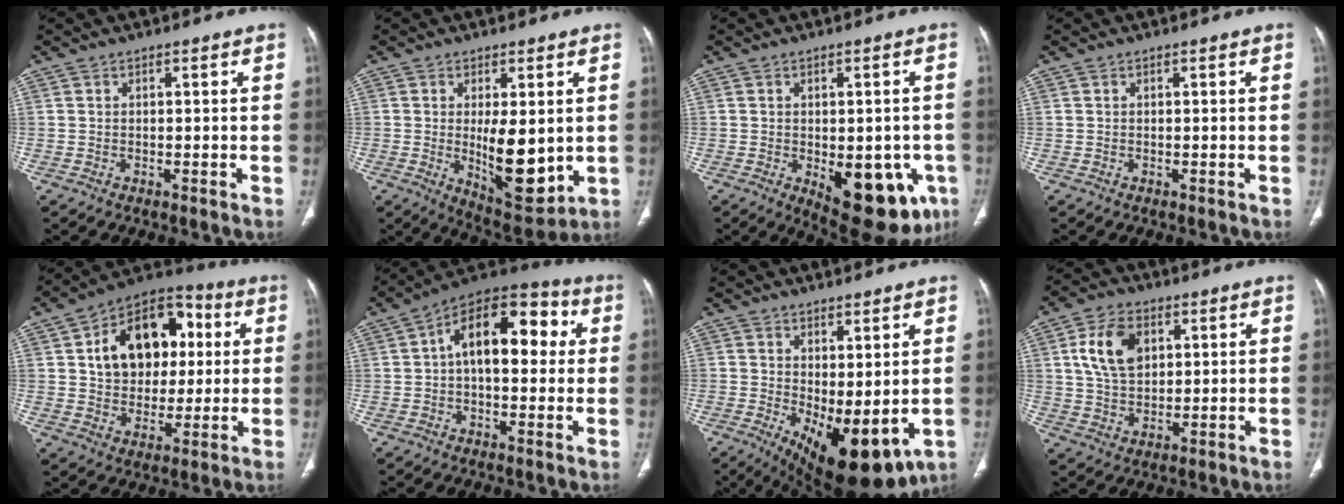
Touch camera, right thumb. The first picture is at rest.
{"total": 12.3, "force": [-0.4, 5.0, 11.2], "torque": [-0.150, -0.027, 0.011]}
{"total": 16.0, "force": [-5.6, 8.0, 12.7], "torque": [-0.120, 0.000, -0.053]}
{"total": 0.0}
{"total": 18.2, "force": [3.9, 13.0, 12.1], "torque": [-0.144, 0.016, 0.060]}
{"total": 16.6, "force": [2.6, 9.1, 13.6], "torque": [-0.175, 0.041, 0.030]}
{"total": 13.1, "force": [-1.6, 5.8, 11.7], "torque": [-0.172, -0.023, -0.001]}
{"total": 10.0, "force": [3.1, 6.5, 6.9], "torque": [-0.114, -0.006, 0.060]}